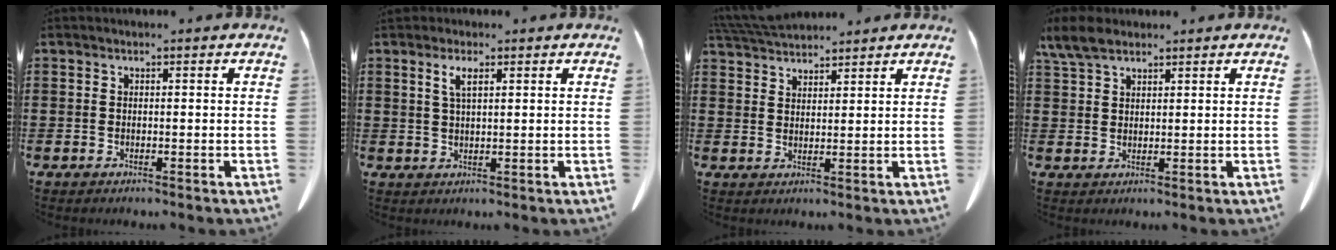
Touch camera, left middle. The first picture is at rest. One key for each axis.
{"total": 2.9, "fx": 1.4, "fy": 0.8, "fz": 2.4, "tx": -0.052, "ty": 0.004, "tz": 0.025}
{"total": 5.1, "fx": 4.8, "fy": 0.9, "fz": 1.4, "tx": -0.042, "ty": -0.010, "tz": 0.092}
{"total": 4.8, "fx": 3.7, "fy": 1.8, "fz": 2.5, "tx": -0.060, "ty": 0.001, "tz": 0.070}